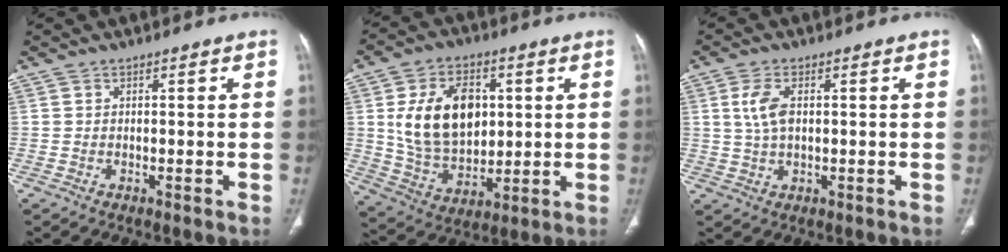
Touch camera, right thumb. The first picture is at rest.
{"total": 17.2, "force": [3.2, 11.7, 12.2], "torque": [-0.170, -0.010, 0.067]}
{"total": 5.3, "force": [1.1, 2.8, 4.4], "torque": [-0.097, 0.002, 0.020]}